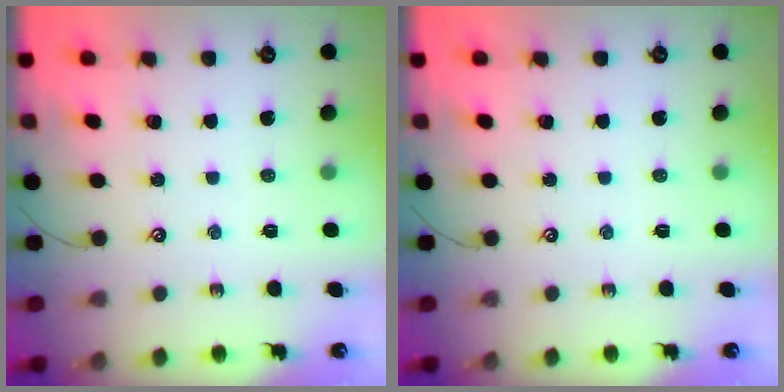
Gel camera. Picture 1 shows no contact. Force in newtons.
{"total": 0.0}